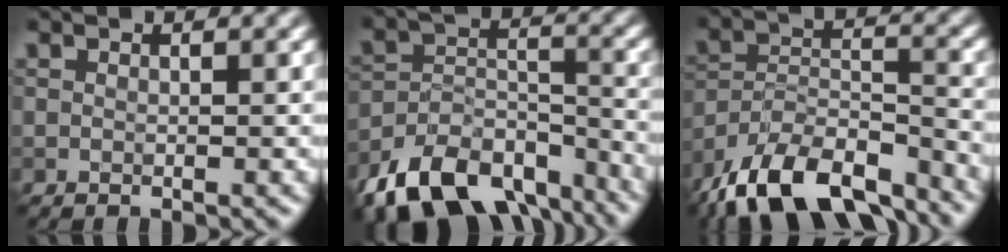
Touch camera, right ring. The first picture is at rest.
{"total": 11.1, "force": [-8.1, 5.6, 5.1], "torque": [-0.095, -0.001, -0.138]}
{"total": 12.2, "force": [-9.7, 4.6, 5.7], "torque": [-0.108, 0.002, -0.166]}